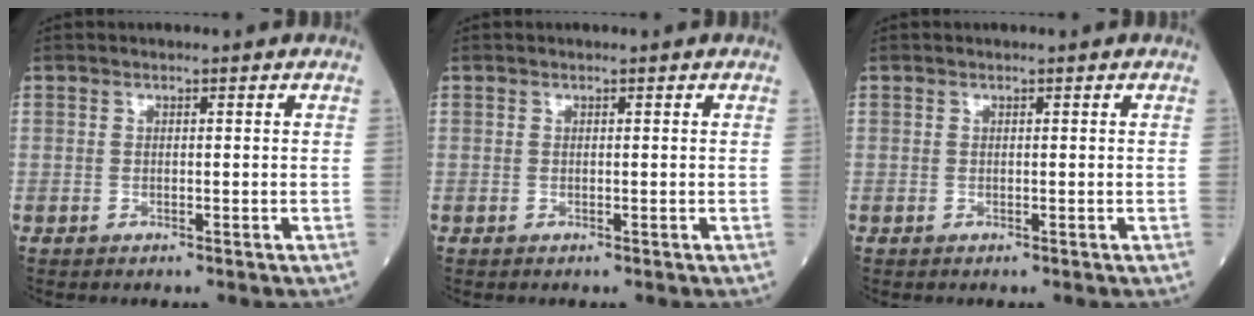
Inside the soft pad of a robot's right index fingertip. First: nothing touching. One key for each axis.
{"total": 0.0}
{"total": 0.0}